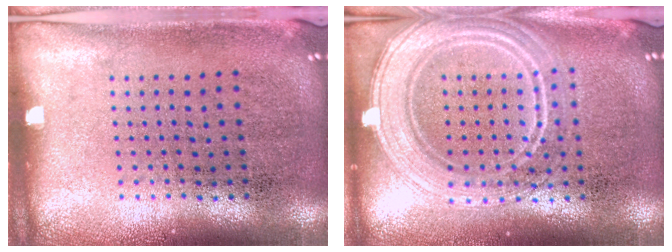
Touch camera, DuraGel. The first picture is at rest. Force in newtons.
{"total": 2.9, "press": 2.8, "slide": 0.4}